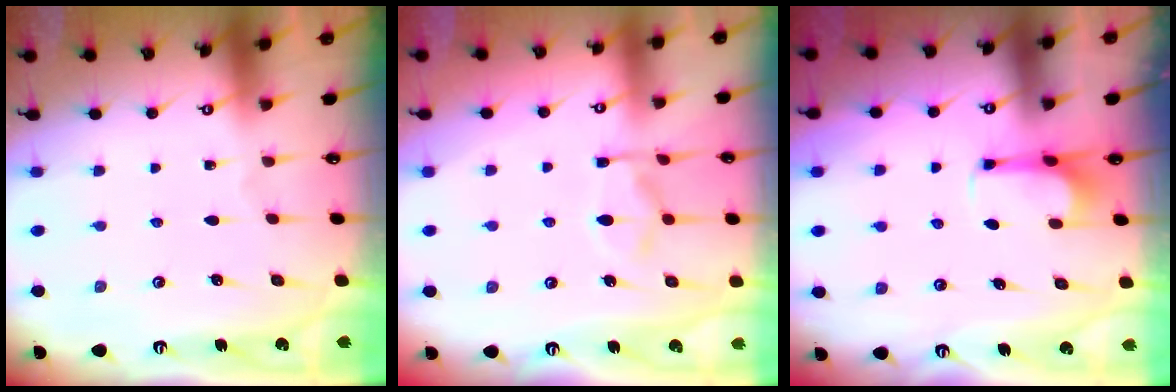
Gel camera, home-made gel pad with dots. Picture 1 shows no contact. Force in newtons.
{"total": 9.3, "press": 9.2, "slide": 1.4}
{"total": 4.8, "press": 4.7, "slide": 0.9}